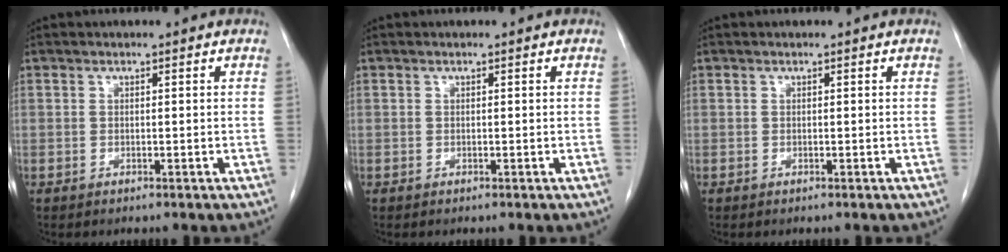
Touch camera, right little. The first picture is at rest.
{"total": 0.0}
{"total": 0.0}